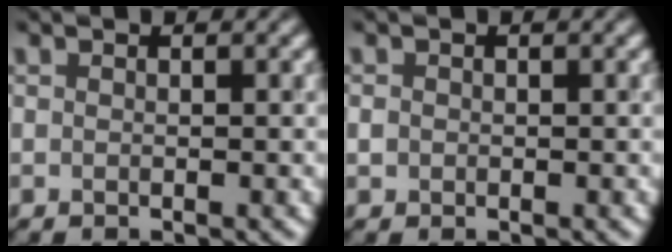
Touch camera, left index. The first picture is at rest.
{"total": 0.7, "force": [0.0, 0.6, 0.2], "torque": [-0.002, -0.001, -0.003]}